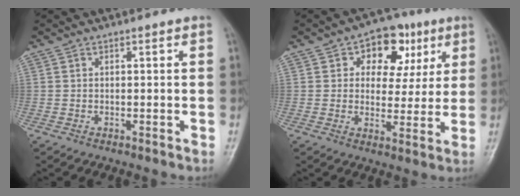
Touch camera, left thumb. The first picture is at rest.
{"total": 11.3, "force": [4.5, 8.0, 6.6], "torque": [-0.041, -0.002, 0.061]}